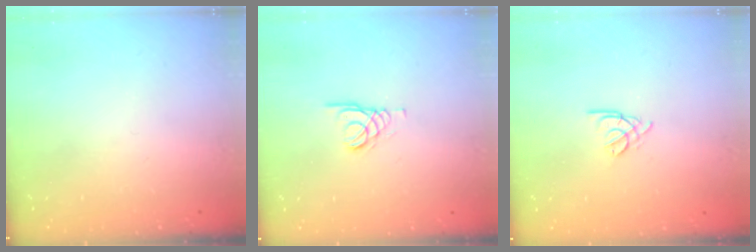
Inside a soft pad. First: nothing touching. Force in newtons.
{"total": 1.5, "press": 1.4, "slide": 0.1}
{"total": 1.8, "press": 1.7, "slide": 0.5}